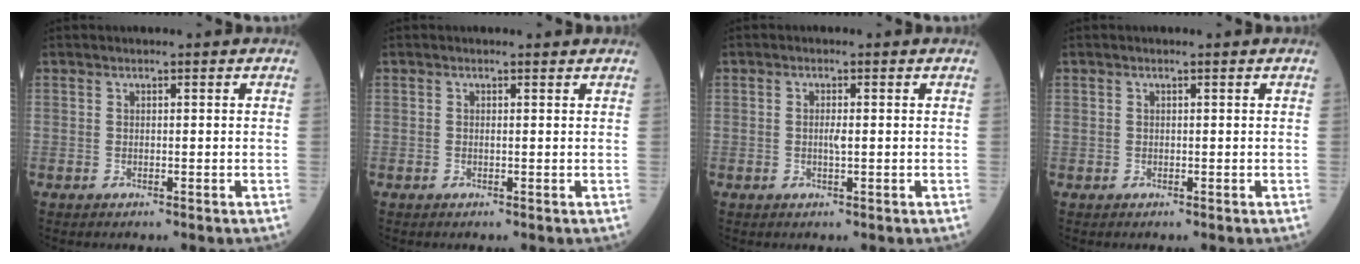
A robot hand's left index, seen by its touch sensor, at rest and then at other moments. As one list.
[{"total": 0.8, "force": [0.8, 0.1, 0.2], "torque": [-0.013, 0.001, 0.008]}, {"total": 1.3, "force": [0.0, 0.1, 1.3], "torque": [-0.028, 0.000, 0.004]}, {"total": 0.0}]